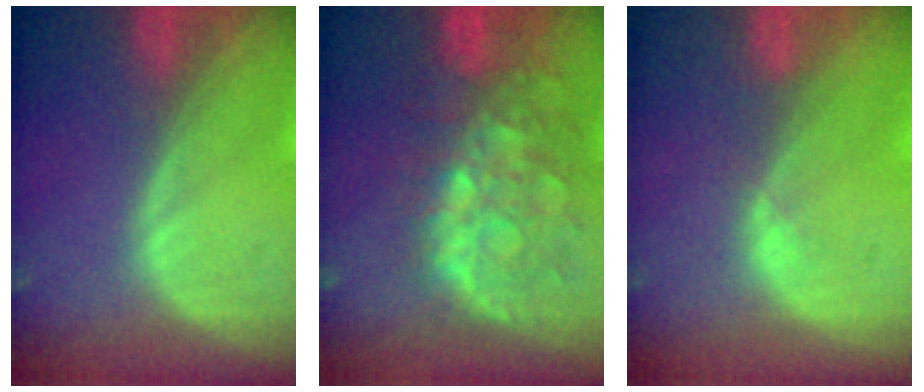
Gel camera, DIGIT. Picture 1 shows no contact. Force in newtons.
{"total": 10.4, "press": 9.3, "slide": 4.7}
{"total": 1.3, "press": 1.1, "slide": 0.8}